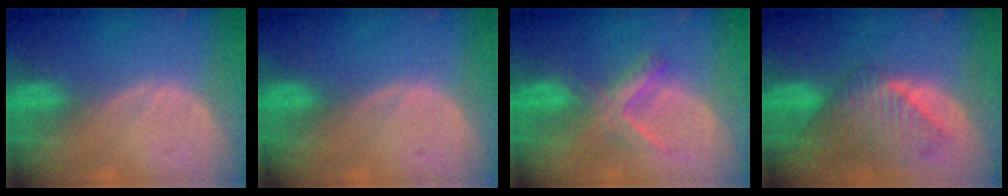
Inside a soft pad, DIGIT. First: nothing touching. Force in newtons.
{"total": 0.0}
{"total": 5.5, "press": 5.5, "slide": 0.7}
{"total": 9.1, "press": 8.2, "slide": 4.0}